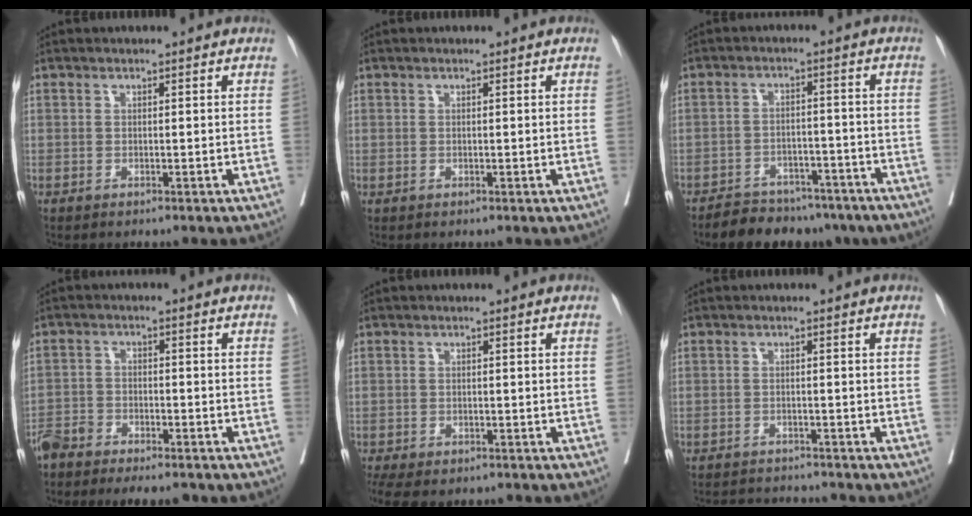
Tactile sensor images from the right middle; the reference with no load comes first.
{"total": 0.0}
{"total": 11.9, "force": [-9.6, 5.7, 4.1], "torque": [-0.050, 0.012, -0.122]}
{"total": 8.5, "force": [-7.4, 2.2, 3.6], "torque": [-0.054, 0.000, -0.119]}
{"total": 8.6, "force": [-6.2, 4.6, 3.8], "torque": [-0.076, -0.009, -0.082]}
{"total": 5.8, "force": [-5.7, 0.6, 0.8], "torque": [-0.008, -0.004, -0.082]}